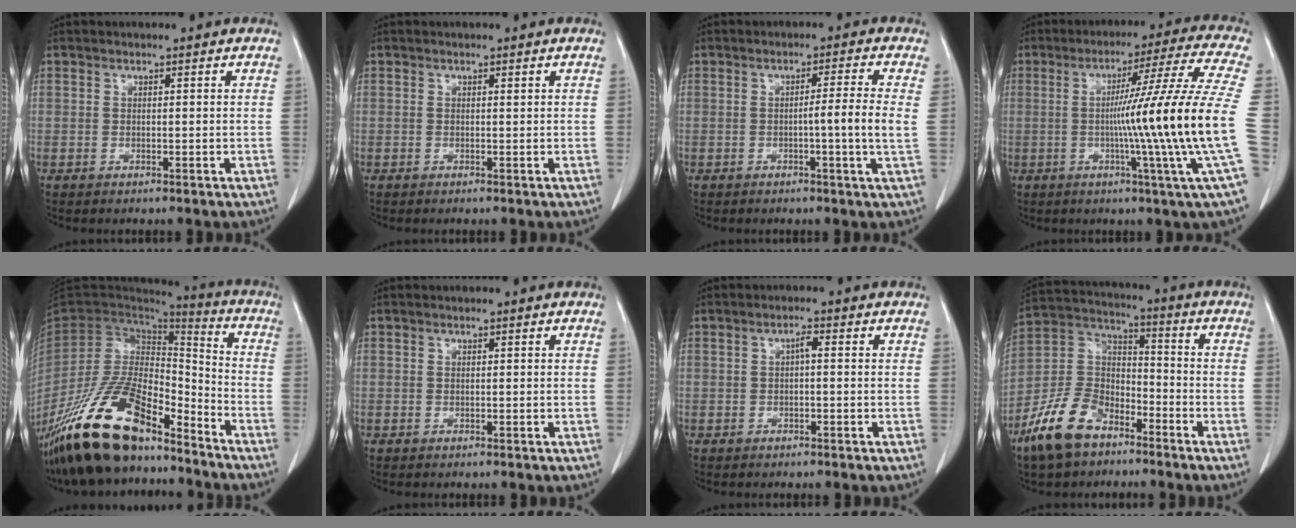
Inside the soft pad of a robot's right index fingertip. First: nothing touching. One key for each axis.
{"total": 0.0}
{"total": 4.9, "fx": -0.5, "fy": -1.3, "fz": 4.7, "tx": -0.070, "ty": -0.003, "tz": -0.009}
{"total": 18.5, "fx": -2.1, "fy": -3.8, "fz": 18.0, "tx": -0.255, "ty": -0.017, "tz": -0.045}
{"total": 21.8, "fx": -16.3, "fy": 7.1, "fz": 12.5, "tx": -0.259, "ty": -0.007, "tz": -0.301}
{"total": 0.0}
{"total": 1.4, "fx": 0.0, "fy": 0.3, "fz": 1.3, "tx": -0.023, "ty": 0.004, "tz": 0.000}
{"total": 12.6, "fx": -8.4, "fy": 6.5, "fz": 6.7, "tx": -0.150, "ty": 0.008, "tz": -0.168}